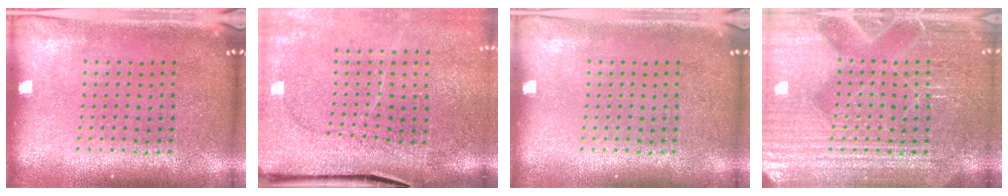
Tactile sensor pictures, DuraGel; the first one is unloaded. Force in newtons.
{"total": 3.8, "press": 3.1, "slide": 2.3}
{"total": 0.0}
{"total": 4.4, "press": 4.3, "slide": 0.6}